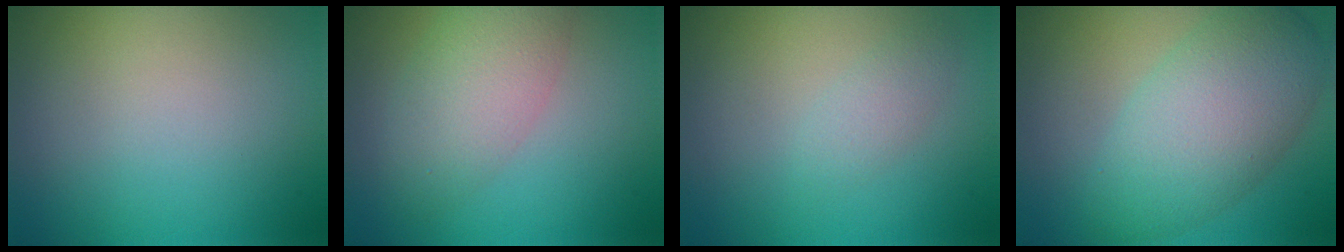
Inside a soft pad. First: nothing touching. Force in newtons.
{"total": 4.8, "press": 4.8, "slide": 0.3}
{"total": 1.4, "press": 1.4, "slide": 0.1}
{"total": 7.3, "press": 7.3, "slide": 0.1}